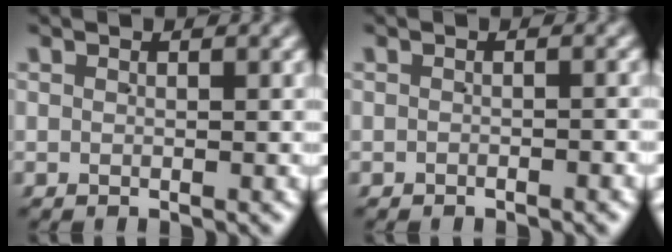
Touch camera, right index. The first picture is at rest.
{"total": 0.6, "force": [-0.6, 0.0, 0.0], "torque": [0.005, 0.000, -0.011]}